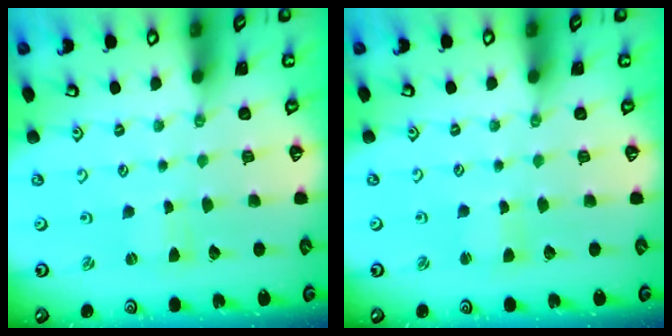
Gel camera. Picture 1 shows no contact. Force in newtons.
{"total": 1.4, "press": 1.3, "slide": 0.3}